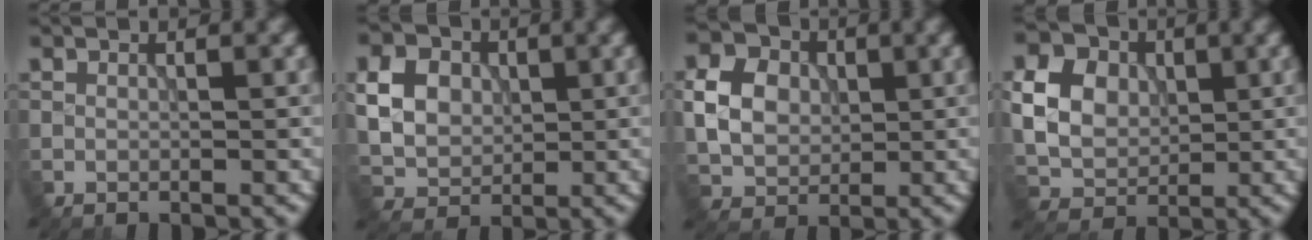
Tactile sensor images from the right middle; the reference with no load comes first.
{"total": 5.9, "force": [0.8, 4.9, 3.2], "torque": [-0.077, 0.009, 0.007]}
{"total": 5.1, "force": [0.4, 4.3, 2.7], "torque": [-0.055, 0.006, 0.005]}
{"total": 8.9, "force": [1.8, 7.5, 4.5], "torque": [-0.101, 0.021, 0.032]}